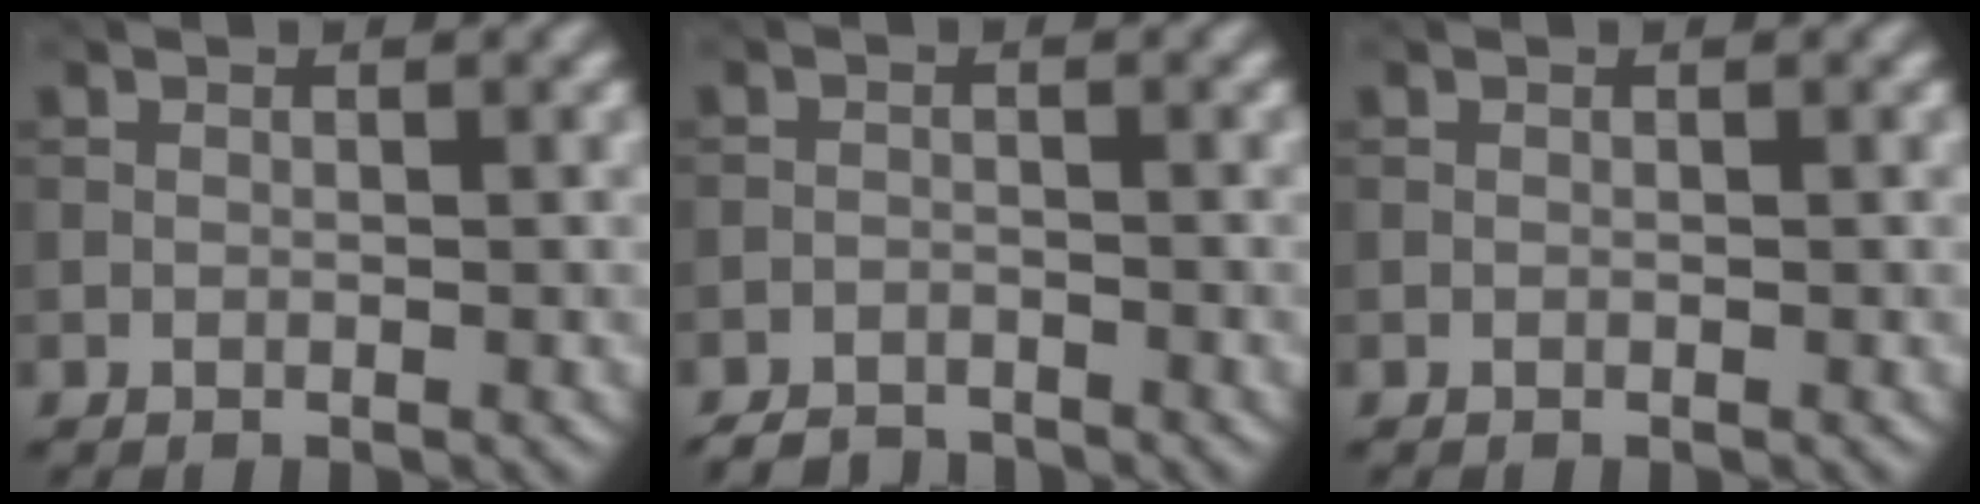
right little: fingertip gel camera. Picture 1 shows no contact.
{"total": 3.0, "force": [-2.9, 0.6, 0.6], "torque": [-0.011, -0.006, -0.056]}
{"total": 0.0}